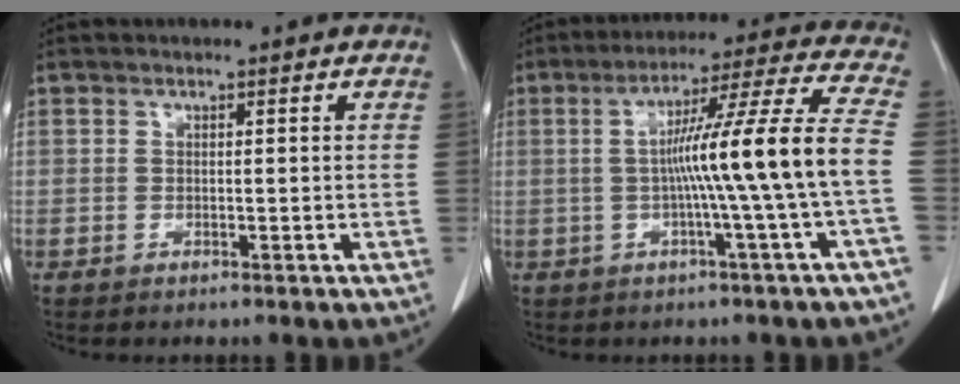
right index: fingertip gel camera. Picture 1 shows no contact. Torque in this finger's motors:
{"motor_torque": [1.77, -0.37, 0.94, 0.21]}